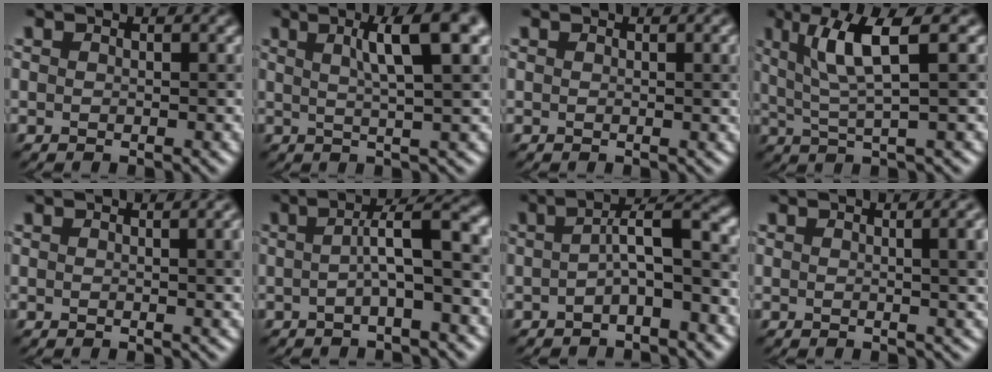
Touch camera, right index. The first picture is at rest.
{"total": 6.8, "force": [2.7, 1.2, 6.1], "torque": [-0.071, 0.015, 0.036]}
{"total": 2.6, "force": [0.6, 0.9, 2.4], "torque": [-0.015, 0.007, 0.005]}
{"total": 5.7, "force": [2.2, 0.8, 5.3], "torque": [-0.096, 0.006, 0.041]}
{"total": 3.9, "force": [0.6, 1.5, 3.5], "torque": [-0.019, 0.014, 0.002]}
{"total": 6.0, "force": [0.3, 1.3, 5.8], "torque": [-0.081, 0.017, -0.002]}
{"total": 5.1, "force": [-0.7, 1.4, 4.8], "torque": [-0.068, 0.015, -0.018]}
{"total": 5.4, "force": [0.8, 2.2, 4.9], "torque": [-0.020, 0.018, 0.005]}